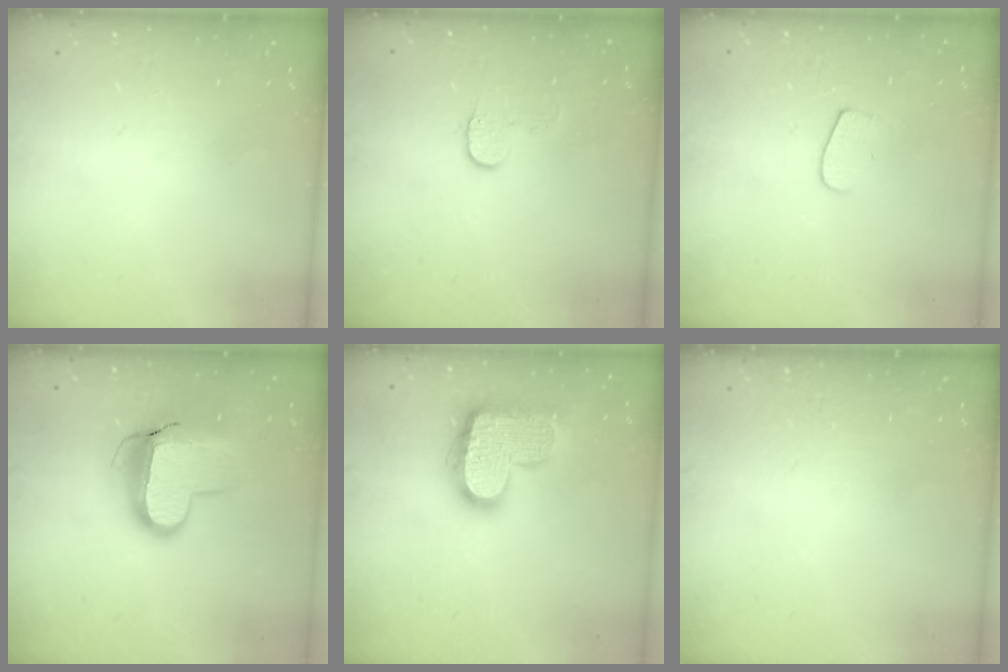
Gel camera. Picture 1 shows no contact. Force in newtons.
{"total": 5.7, "press": 5.7, "slide": 0.5}
{"total": 5.0, "press": 5.0, "slide": 0.4}
{"total": 12.4, "press": 12.4, "slide": 1.0}
{"total": 17.5, "press": 17.5, "slide": 1.0}
{"total": 0.0}